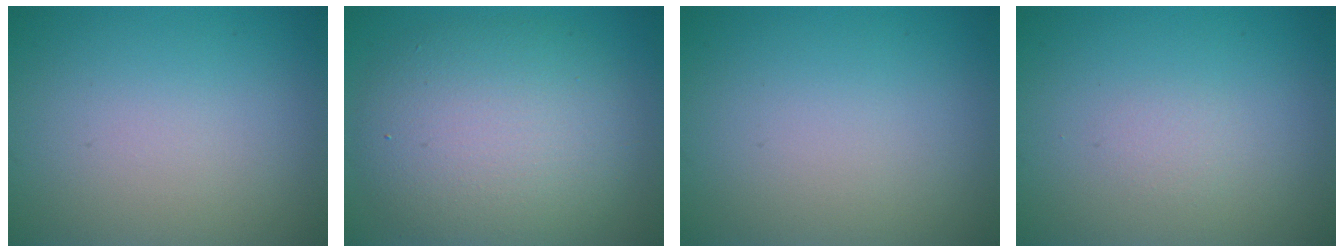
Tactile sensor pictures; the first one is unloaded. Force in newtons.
{"total": 8.1, "press": 8.0, "slide": 0.2}
{"total": 0.0}
{"total": 0.5, "press": 0.5, "slide": 0.1}